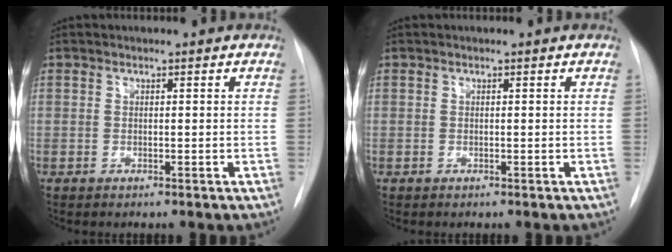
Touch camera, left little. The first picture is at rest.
{"total": 0.0}